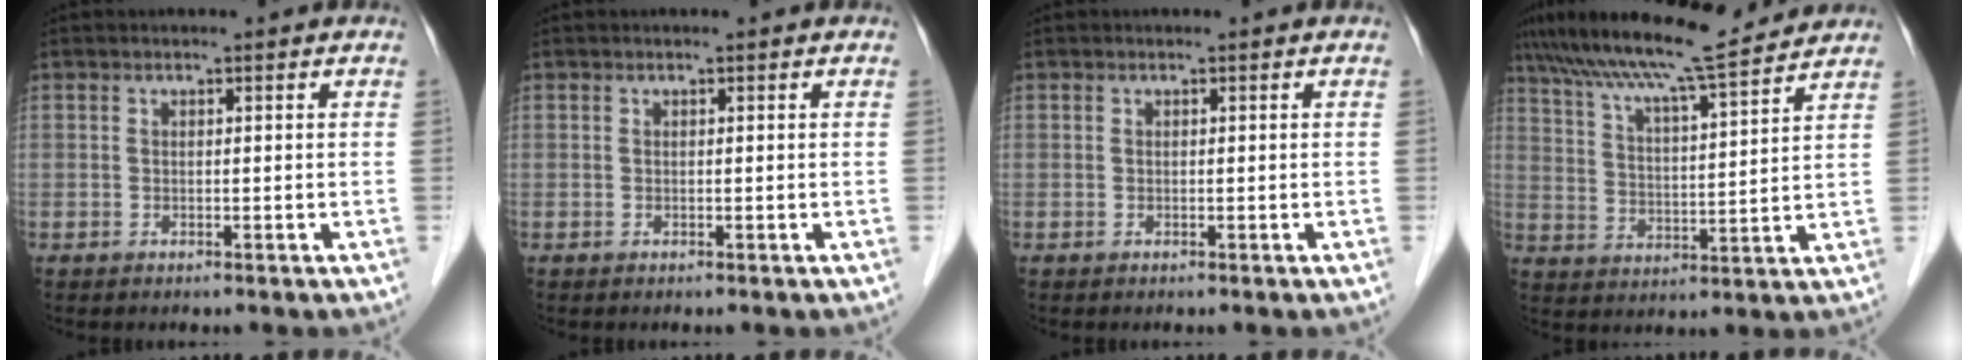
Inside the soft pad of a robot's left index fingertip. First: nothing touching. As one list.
[{"total": 0.0}, {"total": 0.0}, {"total": 15.1, "force": [13.1, 0.5, 7.5], "torque": [-0.133, 0.018, 0.208]}]